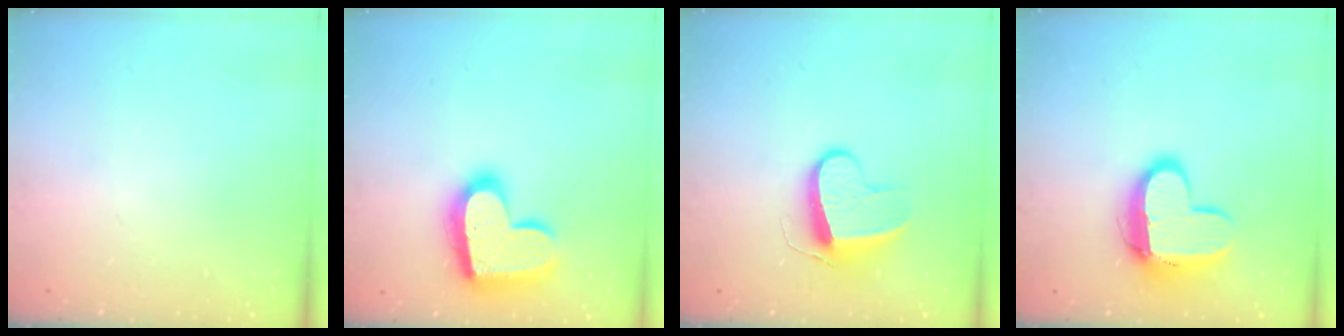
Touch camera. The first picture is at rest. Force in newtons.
{"total": 20.3, "press": 20.3, "slide": 1.4}
{"total": 9.2, "press": 9.2, "slide": 0.2}
{"total": 12.0, "press": 11.9, "slide": 1.1}